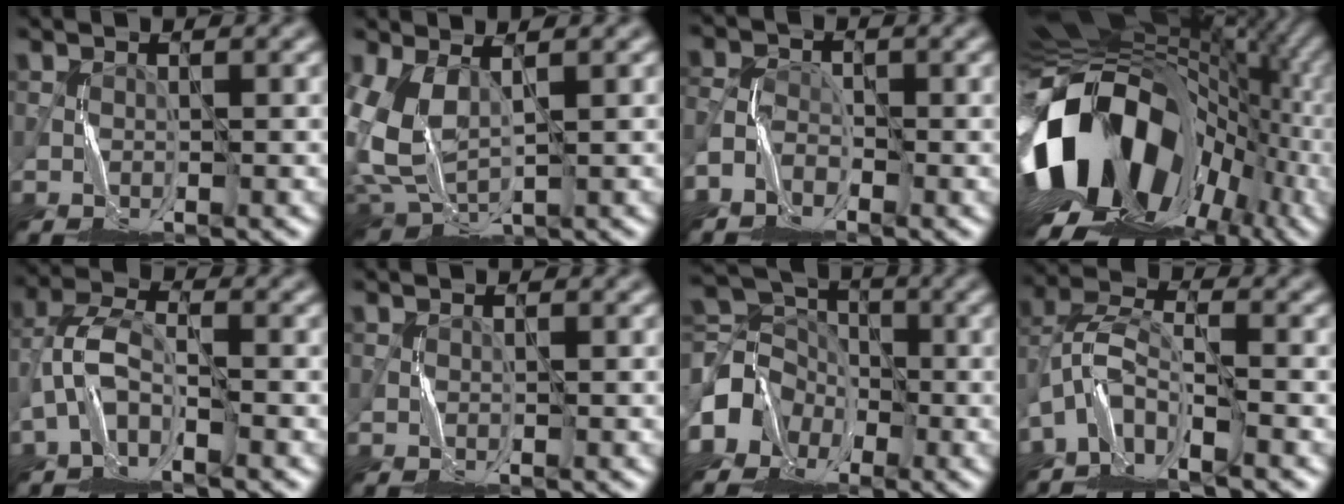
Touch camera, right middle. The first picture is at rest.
{"total": 5.5, "force": [1.1, 2.8, 4.6], "torque": [-0.121, 0.000, 0.025]}
{"total": 2.4, "force": [-2.1, 1.0, 0.4], "torque": [-0.011, 0.005, -0.051]}
{"total": 17.6, "force": [-3.3, 12.7, 11.7], "torque": [-0.220, 0.005, -0.072]}
{"total": 3.8, "force": [-2.4, 1.5, 2.5], "torque": [-0.056, 0.014, -0.054]}
{"total": 0.0}
{"total": 6.0, "force": [-2.6, 4.9, 2.4], "torque": [-0.036, 0.004, -0.062]}
{"total": 4.7, "force": [-3.7, 1.5, 2.5], "torque": [-0.051, 0.006, -0.082]}